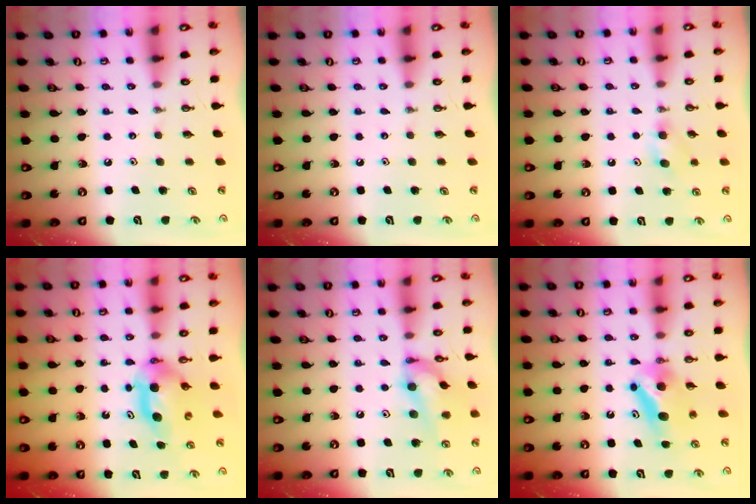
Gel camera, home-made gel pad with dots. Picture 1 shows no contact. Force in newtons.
{"total": 0.0}
{"total": 5.3, "press": 5.1, "slide": 1.3}
{"total": 5.4, "press": 5.2, "slide": 1.1}
{"total": 12.8, "press": 12.8, "slide": 0.6}
{"total": 6.8, "press": 6.3, "slide": 2.5}